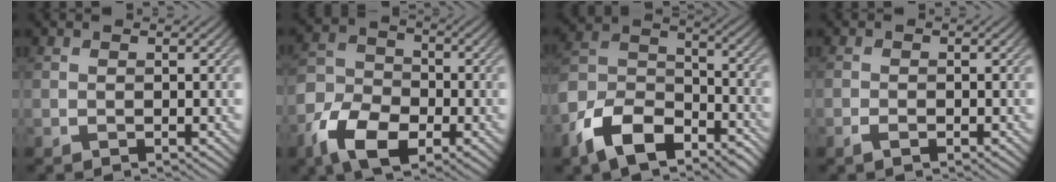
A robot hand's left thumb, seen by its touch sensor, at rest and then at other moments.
{"total": 10.5, "force": [-5.3, 6.3, 6.5], "torque": [-0.151, -0.017, -0.108]}
{"total": 12.4, "force": [-8.2, 6.3, 6.9], "torque": [-0.151, -0.007, -0.170]}
{"total": 1.3, "force": [-0.8, 0.5, 0.8], "torque": [-0.018, 0.001, -0.018]}